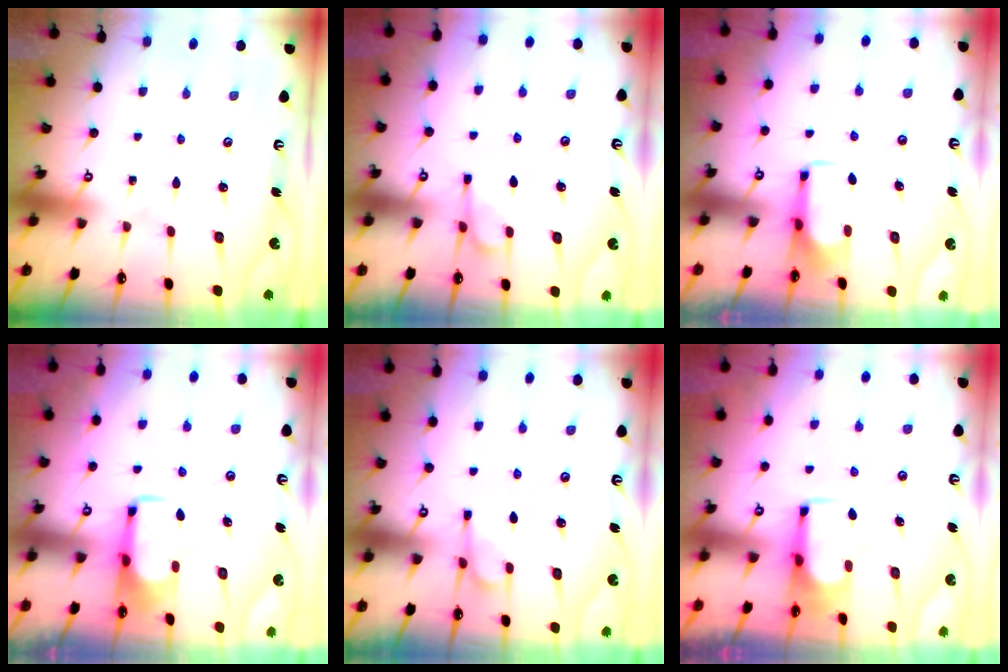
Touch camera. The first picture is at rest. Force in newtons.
{"total": 2.9, "press": 2.7, "slide": 1.1}
{"total": 2.0, "press": 1.9, "slide": 0.3}
{"total": 2.0, "press": 2.0, "slide": 0.4}
{"total": 2.9, "press": 2.7, "slide": 1.1}
{"total": 0.9, "press": 0.9, "slide": 0.0}